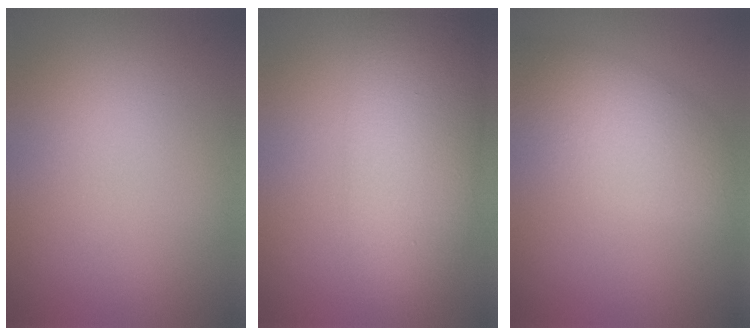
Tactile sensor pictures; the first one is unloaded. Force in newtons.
{"total": 7.8, "press": 7.8, "slide": 0.1}
{"total": 5.4, "press": 5.4, "slide": 0.2}